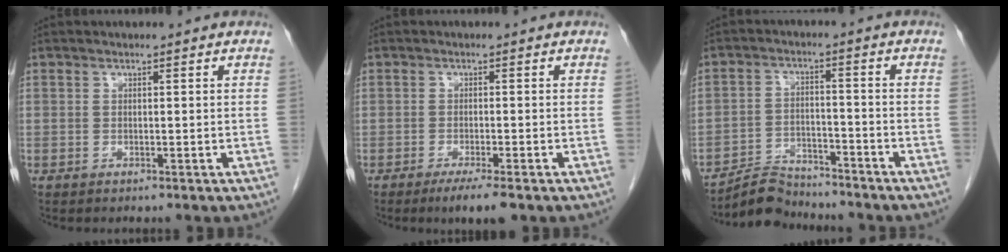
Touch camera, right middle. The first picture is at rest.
{"total": 4.5, "force": [-3.0, 0.5, 3.2], "torque": [-0.051, -0.010, -0.047]}
{"total": 6.3, "force": [-6.1, 1.5, -0.2], "torque": [0.002, 0.007, -0.107]}